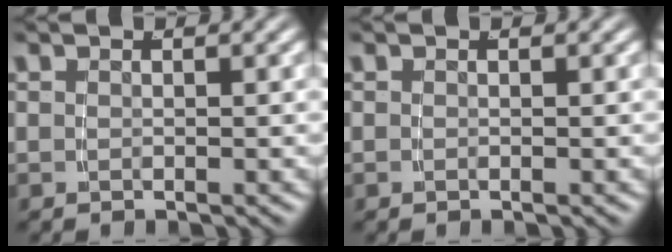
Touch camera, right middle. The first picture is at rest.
{"total": 0.0}